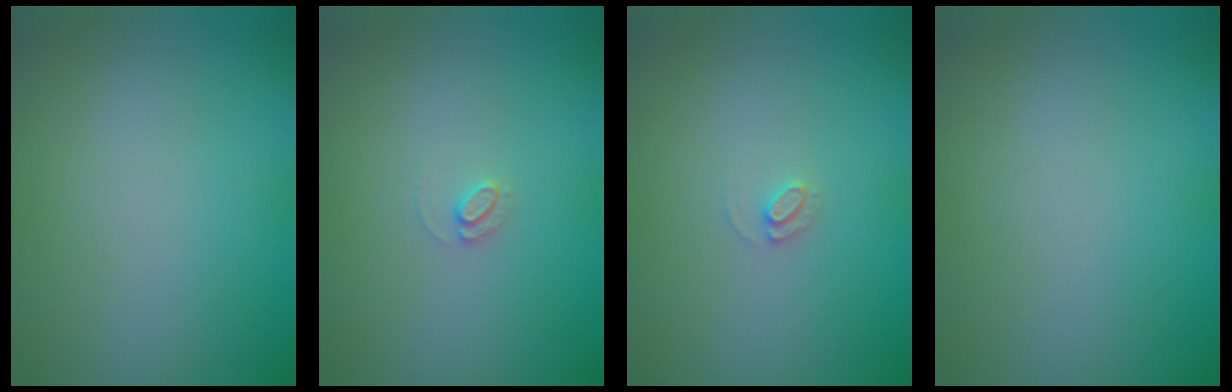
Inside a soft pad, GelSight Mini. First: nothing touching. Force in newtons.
{"total": 0.9, "press": 0.9, "slide": 0.1}
{"total": 0.9, "press": 0.9, "slide": 0.1}
{"total": 0.0}